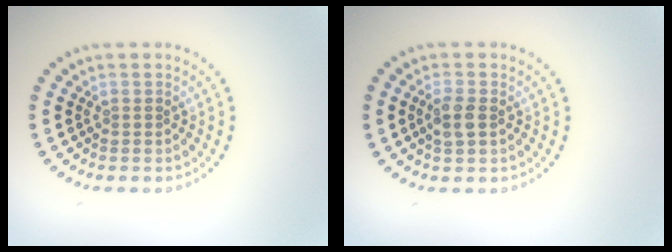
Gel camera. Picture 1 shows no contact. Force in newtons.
{"total": 1.9, "press": 1.9, "slide": 0.3}